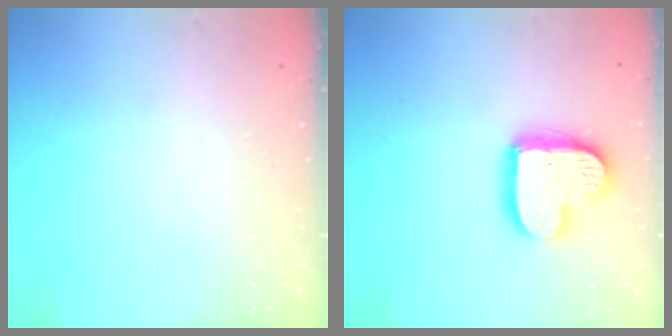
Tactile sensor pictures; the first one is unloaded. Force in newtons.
{"total": 14.9, "press": 14.9, "slide": 1.1}